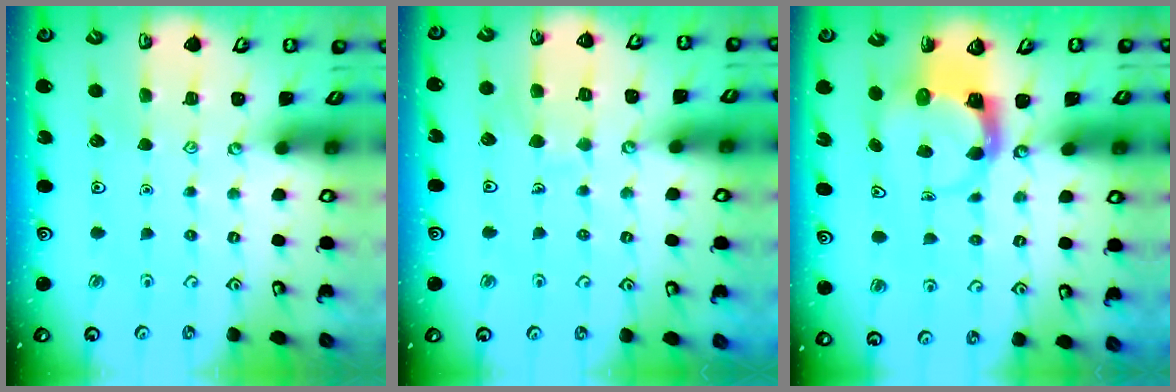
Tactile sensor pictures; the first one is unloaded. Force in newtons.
{"total": 6.0, "press": 6.0, "slide": 0.3}
{"total": 3.7, "press": 3.6, "slide": 0.6}